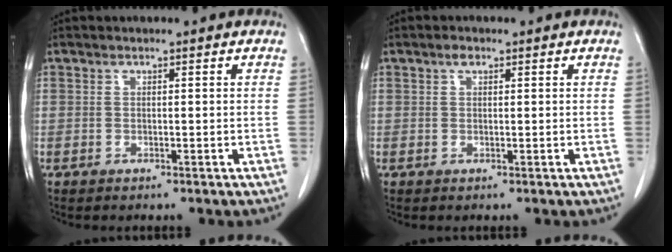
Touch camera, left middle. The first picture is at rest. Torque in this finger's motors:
{"motor_torque": [0.06, -0.04, -0.01, 0.00]}